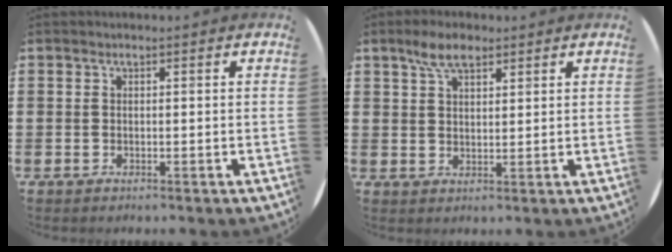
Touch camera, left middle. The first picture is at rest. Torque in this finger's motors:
{"motor_torque": [0.71, -0.59, -0.01, 0.00]}